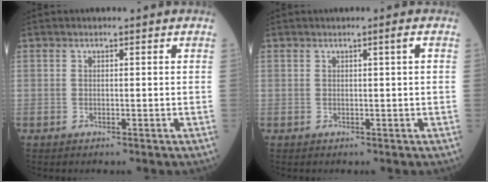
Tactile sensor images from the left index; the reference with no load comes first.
{"total": 0.8, "force": [0.2, -0.3, 0.8], "torque": [-0.016, -0.001, 0.006]}